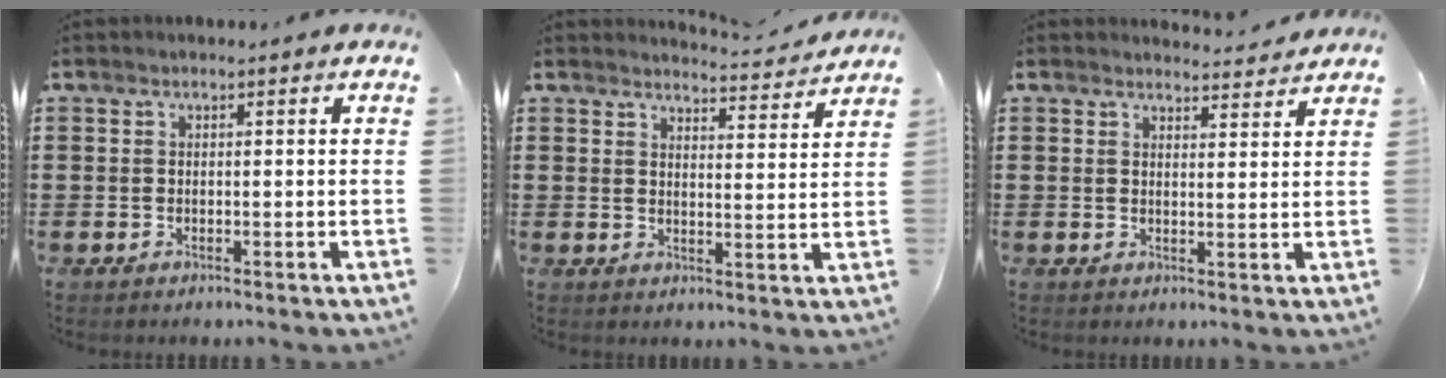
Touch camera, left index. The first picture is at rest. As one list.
[{"total": 3.9, "force": [3.9, -0.2, 0.5], "torque": [-0.016, -0.028, 0.067]}, {"total": 3.1, "force": [3.1, 0.3, 0.3], "torque": [-0.007, -0.015, 0.055]}]